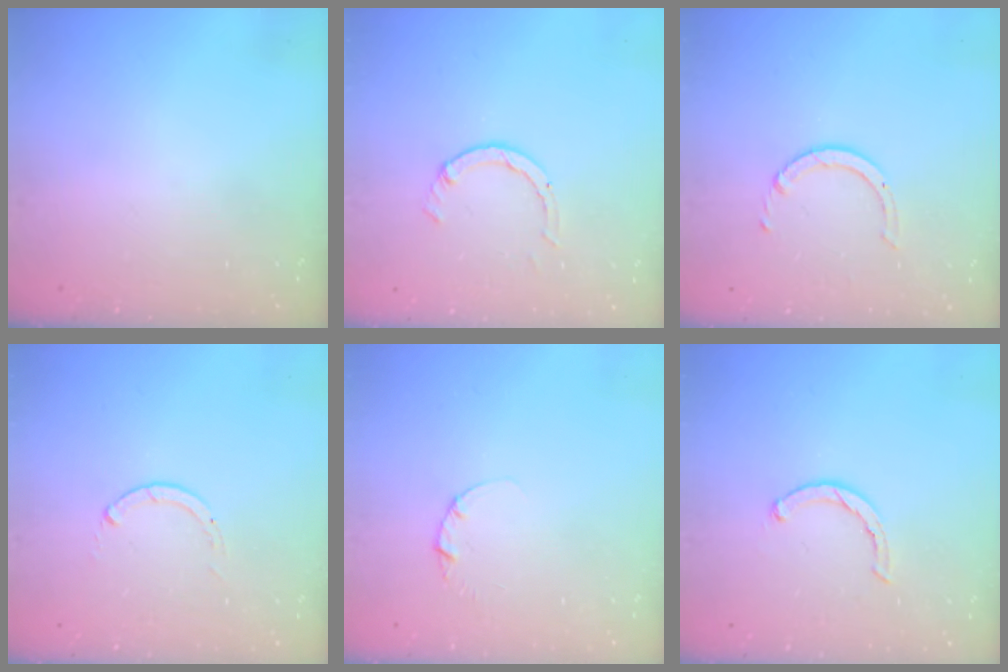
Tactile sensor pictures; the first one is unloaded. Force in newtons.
{"total": 2.6, "press": 2.5, "slide": 0.3}
{"total": 2.5, "press": 2.4, "slide": 0.3}
{"total": 0.0}
{"total": 1.3, "press": 1.3, "slide": 0.2}
{"total": 2.3, "press": 2.2, "slide": 0.5}